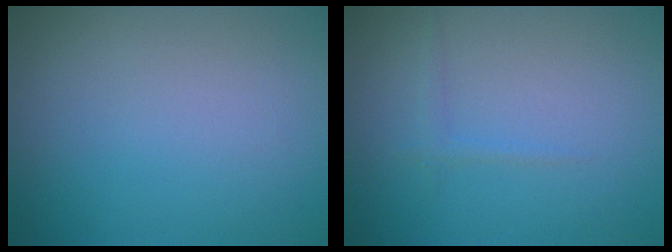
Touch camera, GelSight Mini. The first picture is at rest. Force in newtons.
{"total": 0.9, "press": 0.8, "slide": 0.1}